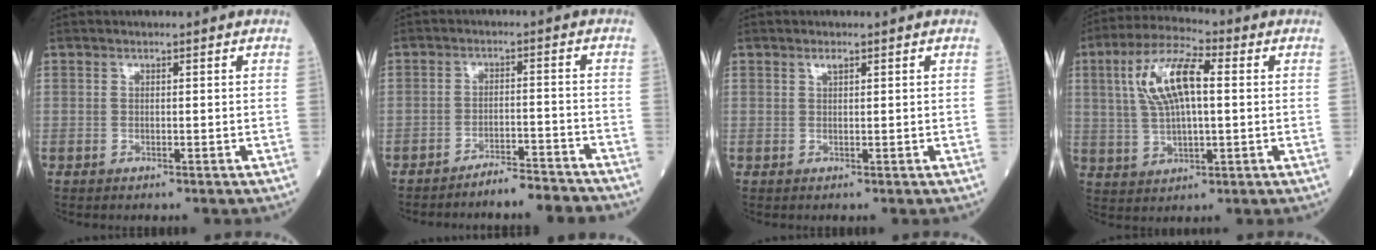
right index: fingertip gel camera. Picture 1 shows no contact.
{"total": 5.9, "force": [-5.8, 0.1, 1.3], "torque": [-0.009, 0.001, -0.089]}
{"total": 1.0, "force": [0.7, 0.2, 0.7], "torque": [-0.015, 0.000, 0.013]}
{"total": 11.2, "force": [2.4, 3.5, 10.4], "torque": [-0.216, 0.022, 0.048]}